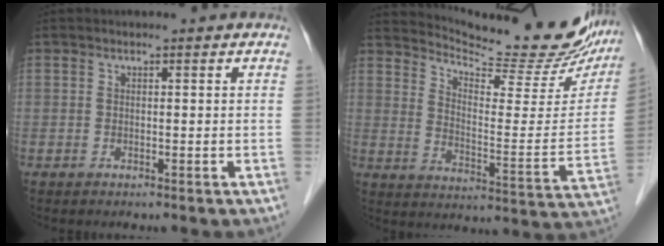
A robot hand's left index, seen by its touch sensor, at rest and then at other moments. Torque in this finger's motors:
{"motor_torque": [1.05, -1.03, 0.23, 0.03]}